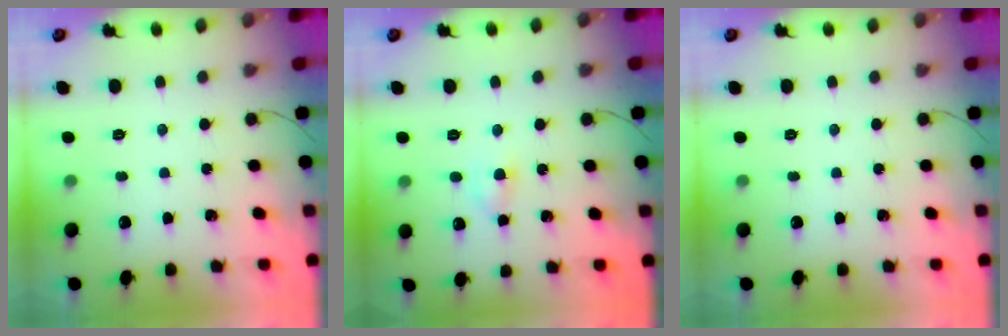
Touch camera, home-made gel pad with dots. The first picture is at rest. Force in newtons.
{"total": 3.6, "press": 3.4, "slide": 1.0}
{"total": 0.0}